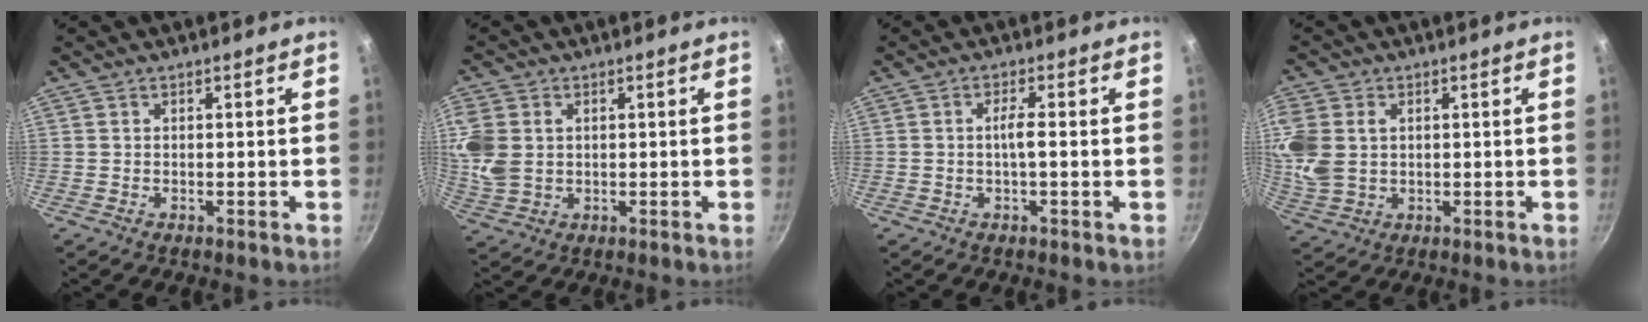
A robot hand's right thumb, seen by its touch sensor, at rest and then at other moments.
{"total": 9.1, "force": [1.5, 6.9, 5.7], "torque": [-0.123, -0.003, 0.033]}
{"total": 2.8, "force": [-0.3, 0.1, 2.8], "torque": [-0.059, 0.006, -0.008]}
{"total": 11.5, "force": [2.0, 8.7, 7.2], "torque": [-0.169, 0.005, 0.043]}